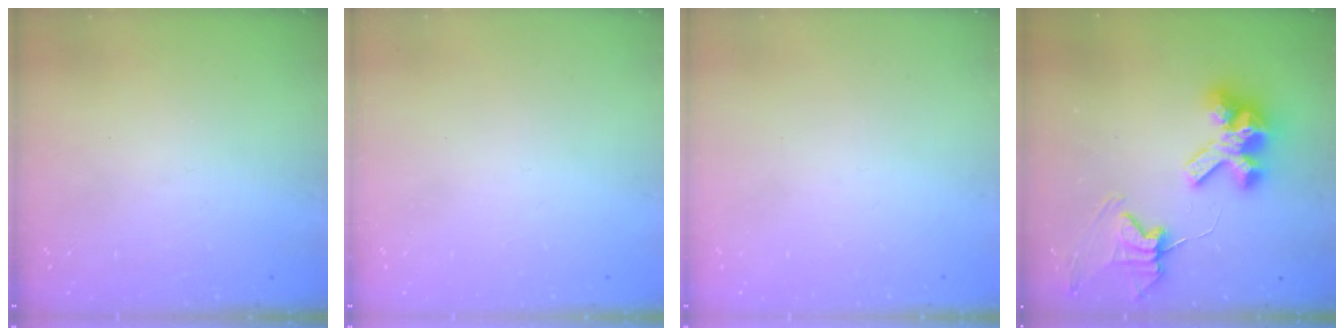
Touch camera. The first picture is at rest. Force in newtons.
{"total": 0.0}
{"total": 0.0}
{"total": 11.7, "press": 11.6, "slide": 1.3}